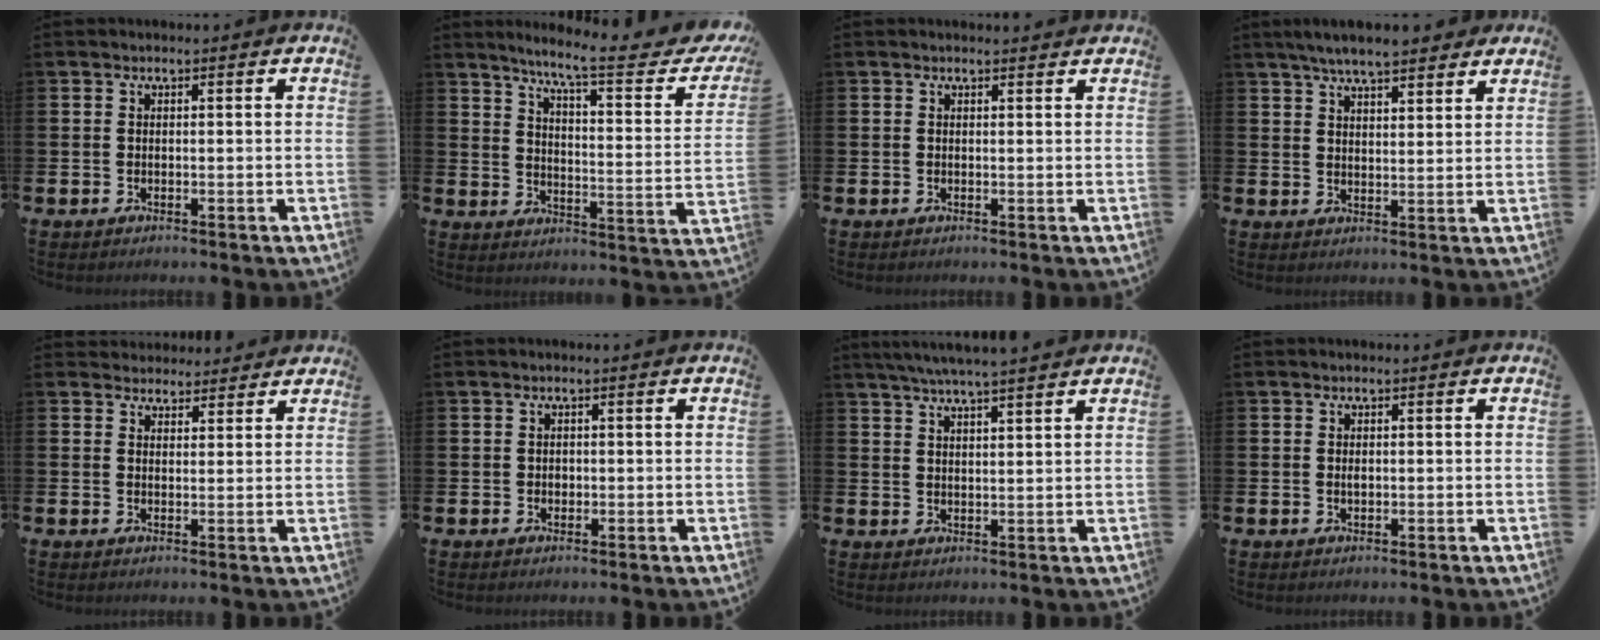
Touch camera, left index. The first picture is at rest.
{"total": 8.8, "force": [7.0, 0.8, 5.3], "torque": [-0.099, -0.054, 0.102]}
{"total": 0.6, "force": [0.6, 0.0, 0.1], "torque": [0.004, -0.002, 0.009]}
{"total": 6.0, "force": [5.6, 0.9, 1.9], "torque": [-0.051, -0.016, 0.102]}
{"total": 3.1, "force": [2.9, 1.2, -0.3], "torque": [0.006, -0.012, 0.052]}
{"total": 0.8, "force": [0.1, 0.7, 0.3], "torque": [0.003, 0.002, -0.002]}
{"total": 5.1, "force": [4.8, -0.4, 1.6], "torque": [-0.044, -0.014, 0.086]}
{"total": 0.7, "force": [0.1, 0.3, 0.6], "torque": [-0.009, 0.001, 0.000]}